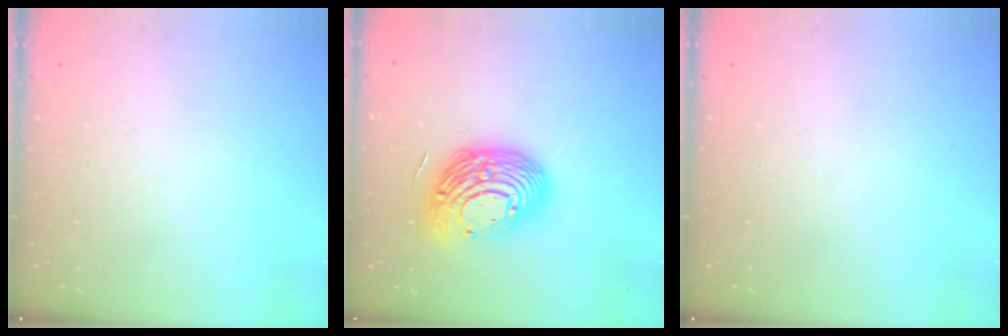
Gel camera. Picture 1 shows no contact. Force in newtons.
{"total": 17.9, "press": 17.9, "slide": 1.2}
{"total": 0.0}